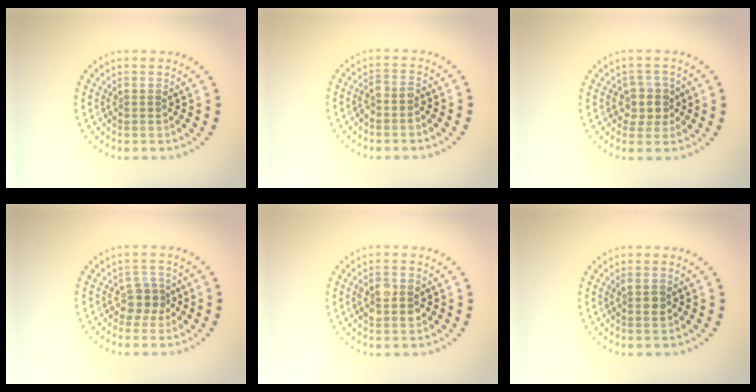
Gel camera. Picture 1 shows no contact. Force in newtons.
{"total": 1.2, "press": 0.9, "slide": 0.8}
{"total": 2.5, "press": 2.2, "slide": 1.2}
{"total": 2.0, "press": 1.6, "slide": 1.2}
{"total": 2.8, "press": 2.8, "slide": 0.2}
{"total": 1.1, "press": 1.0, "slide": 0.3}